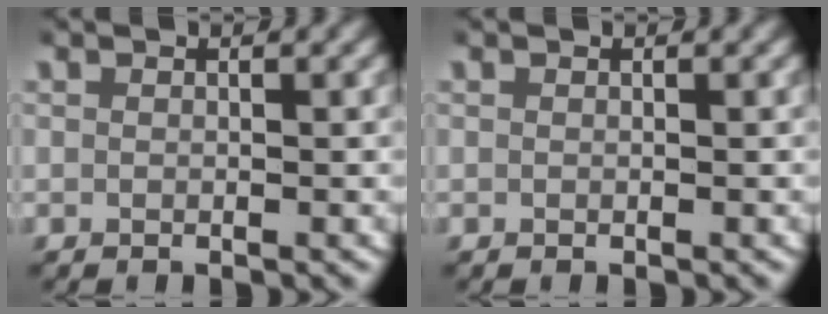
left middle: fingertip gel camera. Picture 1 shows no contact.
{"total": 0.0}